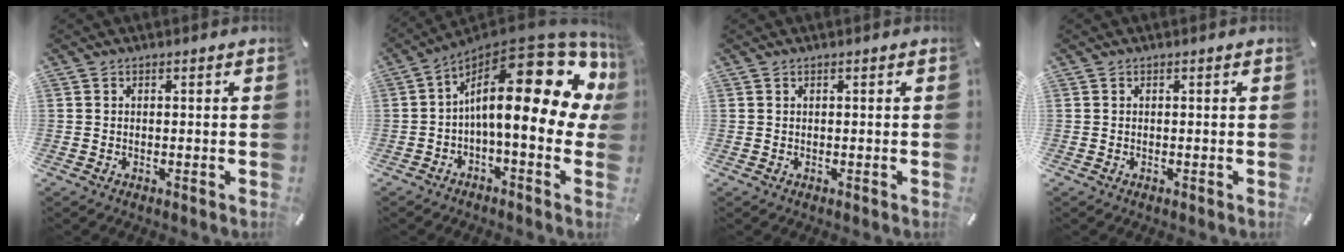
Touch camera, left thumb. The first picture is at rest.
{"total": 23.4, "force": [5.9, 8.7, 20.9], "torque": [-0.337, -0.069, 0.099]}
{"total": 0.0}
{"total": 0.0}